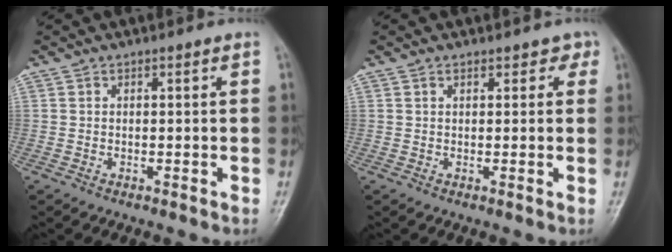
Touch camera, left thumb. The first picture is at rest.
{"total": 2.4, "force": [1.4, 1.5, 1.0], "torque": [0.010, -0.003, 0.014]}